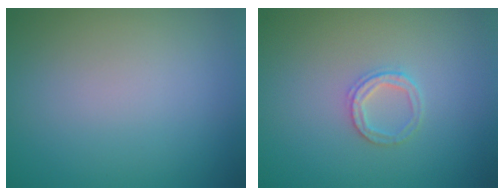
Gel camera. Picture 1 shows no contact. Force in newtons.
{"total": 1.9, "press": 1.8, "slide": 0.4}